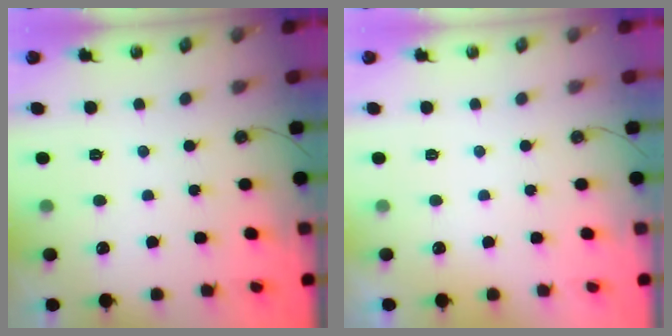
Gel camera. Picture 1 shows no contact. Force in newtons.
{"total": 0.0}